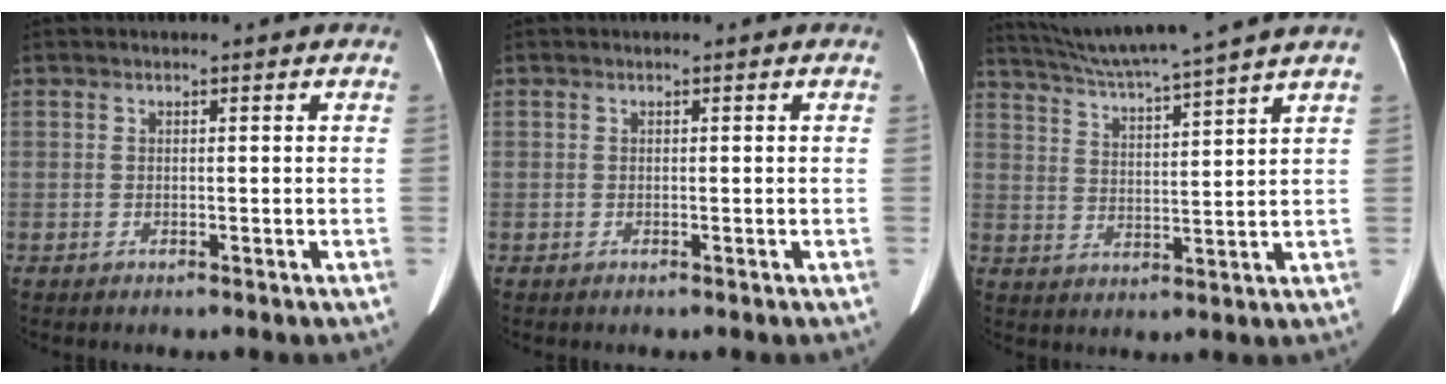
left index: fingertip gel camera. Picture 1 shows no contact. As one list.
[{"total": 0.0}, {"total": 13.9, "force": [12.2, -2.3, 6.4], "torque": [-0.116, -0.004, 0.189]}]